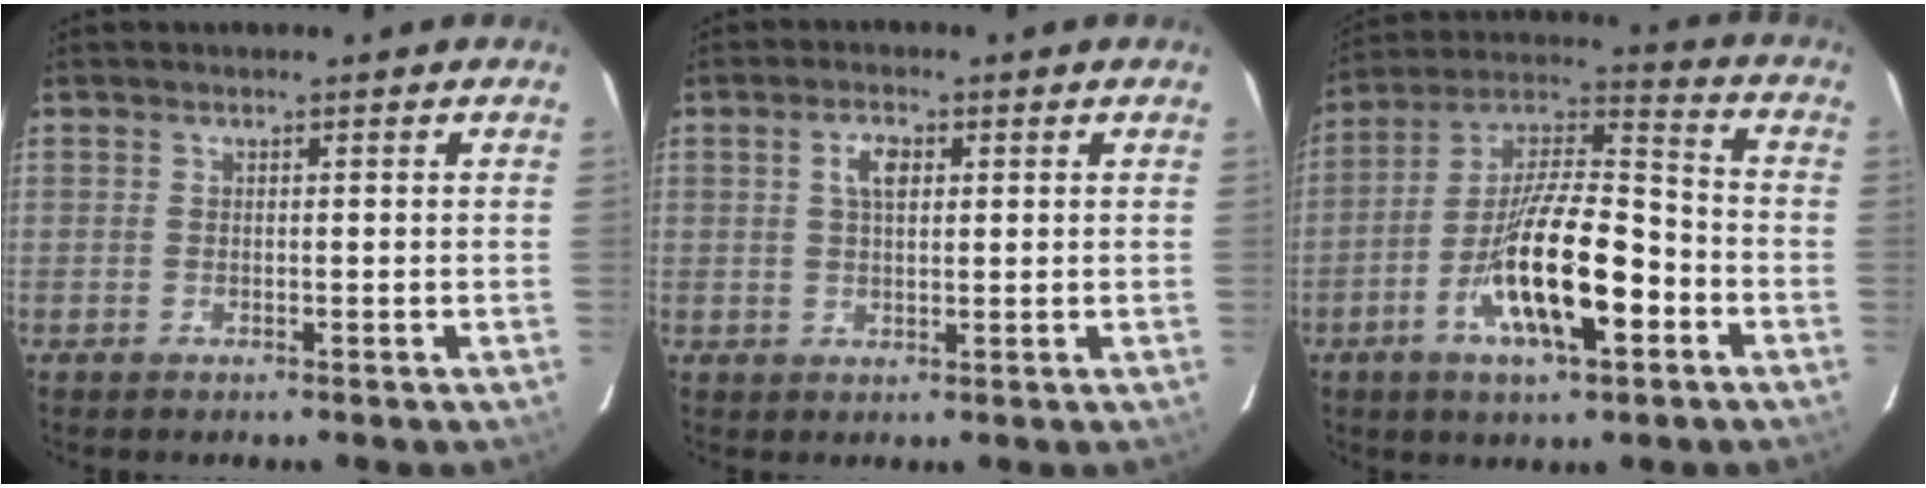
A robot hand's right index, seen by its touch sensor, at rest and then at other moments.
{"total": 3.6, "force": [1.1, 1.9, 2.9], "torque": [-0.053, 0.009, 0.021]}
{"total": 17.7, "force": [-6.7, 5.6, 15.4], "torque": [-0.285, -0.001, -0.122]}